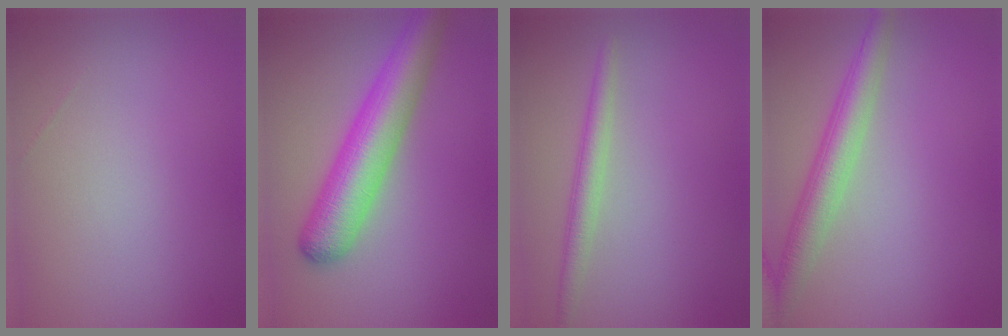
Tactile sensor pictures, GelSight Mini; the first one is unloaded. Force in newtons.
{"total": 7.1, "press": 7.1, "slide": 0.2}
{"total": 2.3, "press": 2.3, "slide": 0.1}
{"total": 4.5, "press": 4.5, "slide": 0.2}